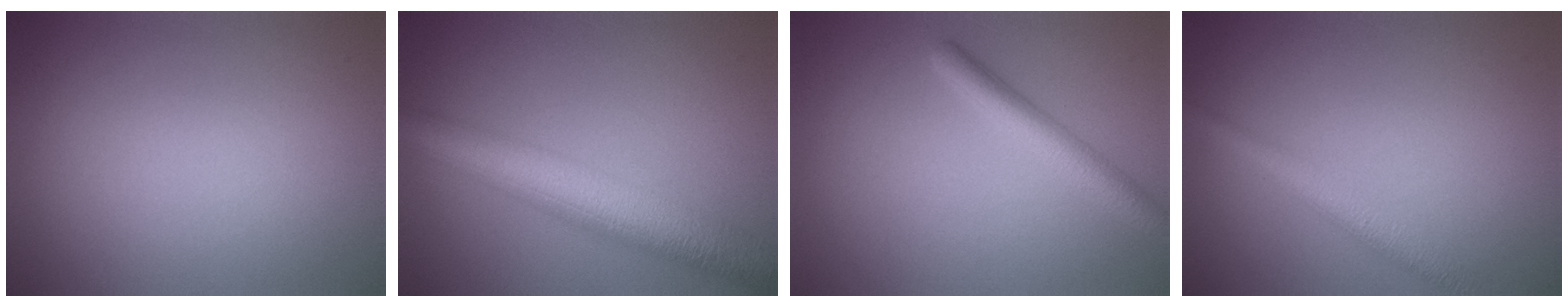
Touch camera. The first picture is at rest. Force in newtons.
{"total": 8.1, "press": 8.1, "slide": 0.4}
{"total": 2.8, "press": 2.8, "slide": 0.2}
{"total": 2.9, "press": 2.9, "slide": 0.1}